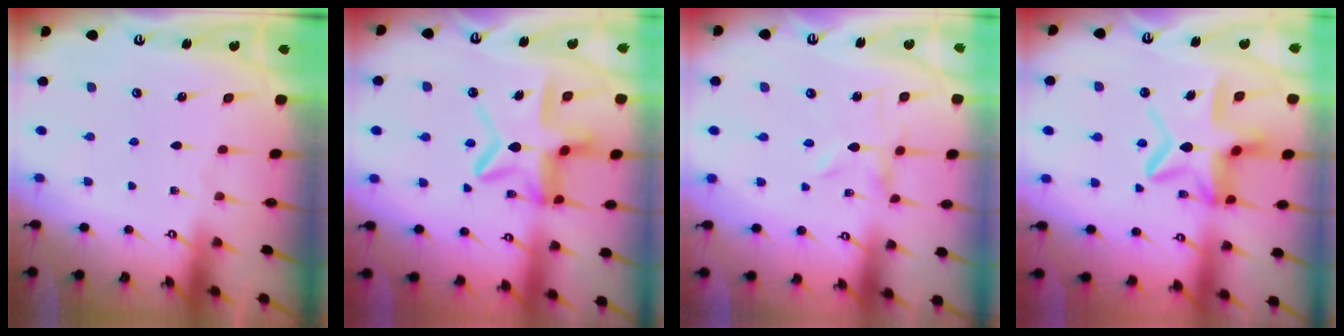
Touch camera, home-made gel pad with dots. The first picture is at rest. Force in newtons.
{"total": 13.9, "press": 13.9, "slide": 1.0}
{"total": 0.0}
{"total": 14.1, "press": 14.1, "slide": 1.3}